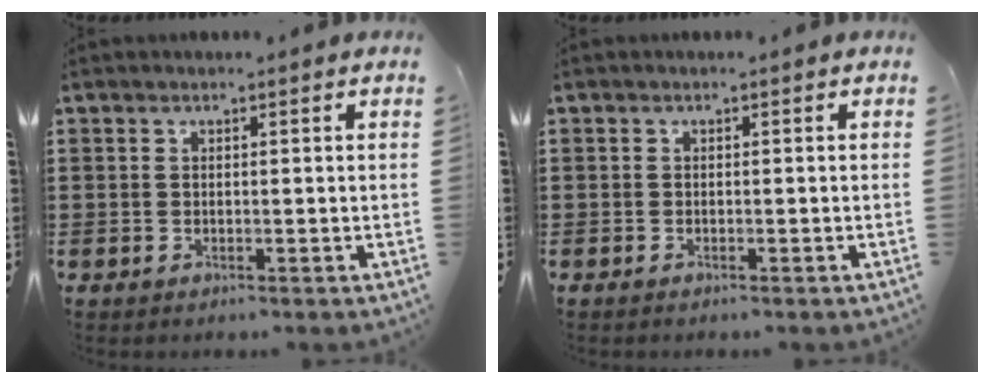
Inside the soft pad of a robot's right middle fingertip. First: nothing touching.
{"total": 0.0}